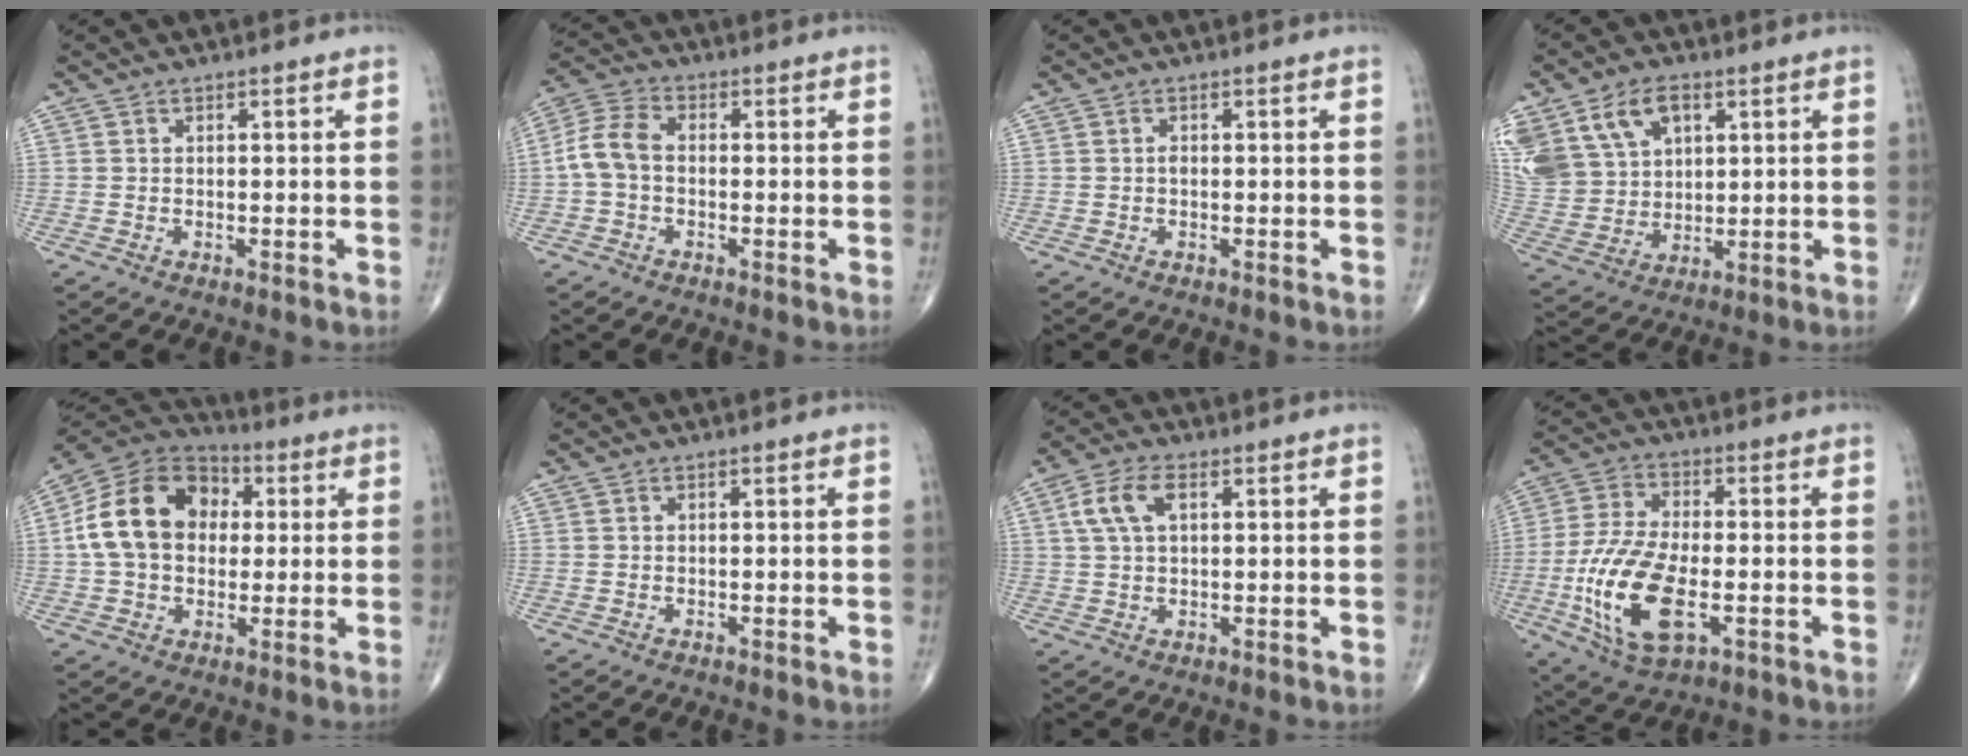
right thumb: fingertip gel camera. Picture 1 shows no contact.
{"total": 6.6, "force": [-0.6, 4.3, 4.9], "torque": [-0.101, 0.021, -0.023]}
{"total": 0.7, "force": [0.0, 0.4, 0.6], "torque": [-0.010, 0.001, -0.001]}
{"total": 18.1, "force": [7.9, 12.8, 10.1], "torque": [-0.222, 0.008, 0.166]}
{"total": 17.3, "force": [2.2, 12.7, 11.5], "torque": [-0.189, 0.027, 0.029]}
{"total": 0.0}
{"total": 6.5, "force": [2.0, 3.4, 5.1], "torque": [-0.113, 0.012, 0.040]}
{"total": 16.2, "force": [-4.0, 7.4, 13.8], "torque": [-0.287, 0.003, -0.068]}